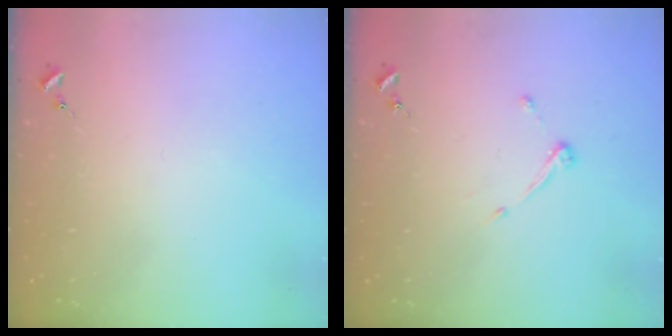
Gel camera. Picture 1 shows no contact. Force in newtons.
{"total": 4.0, "press": 4.0, "slide": 0.6}